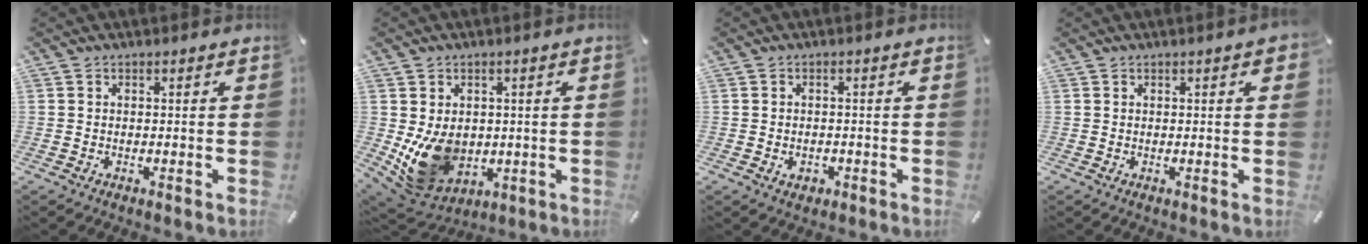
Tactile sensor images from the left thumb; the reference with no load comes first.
{"total": 12.5, "force": [-0.9, 10.2, 7.2], "torque": [-0.139, -0.013, -0.009]}
{"total": 2.1, "force": [-0.8, 1.6, 1.1], "torque": [-0.021, 0.006, -0.015]}
{"total": 2.1, "force": [0.7, 0.3, 1.9], "torque": [-0.029, 0.001, 0.009]}